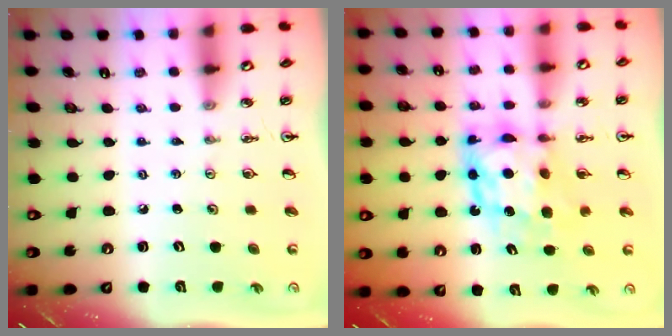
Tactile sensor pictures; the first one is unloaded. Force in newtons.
{"total": 10.0, "press": 10.0, "slide": 0.9}